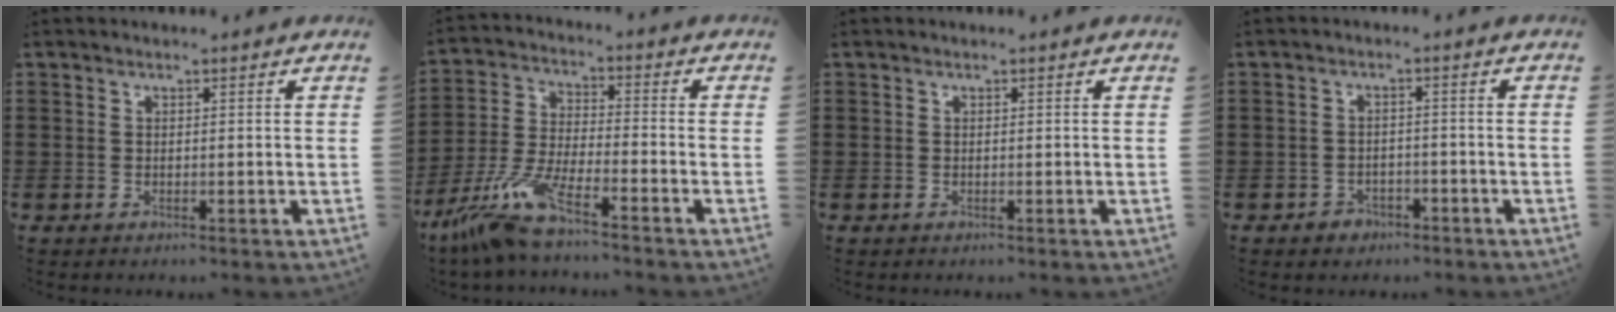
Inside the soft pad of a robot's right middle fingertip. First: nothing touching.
{"total": 8.7, "force": [-7.1, 0.4, 5.0], "torque": [-0.122, -0.010, -0.145]}
{"total": 0.0}
{"total": 1.9, "force": [-1.7, 0.9, 0.1], "torque": [-0.009, 0.001, -0.037]}